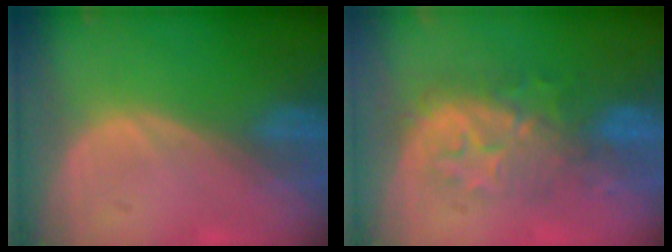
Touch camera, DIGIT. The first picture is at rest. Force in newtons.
{"total": 8.2, "press": 8.1, "slide": 1.1}